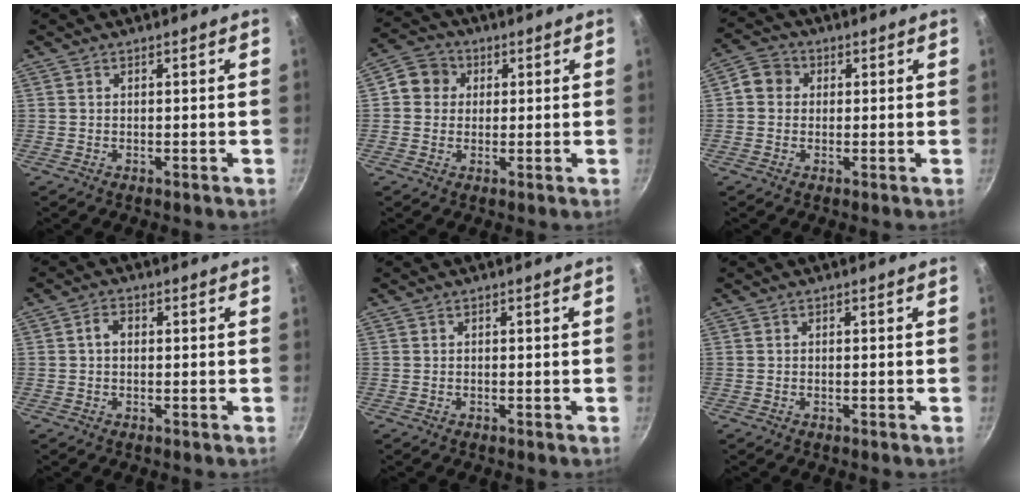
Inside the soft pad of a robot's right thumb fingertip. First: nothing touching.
{"total": 6.1, "force": [1.1, 5.6, 2.2], "torque": [-0.003, 0.010, 0.004]}
{"total": 4.9, "force": [0.5, 4.4, 2.0], "torque": [-0.015, 0.008, -0.007]}
{"total": 2.5, "force": [0.2, 1.8, 1.8], "torque": [-0.027, 0.008, 0.000]}
{"total": 0.0}
{"total": 0.0}